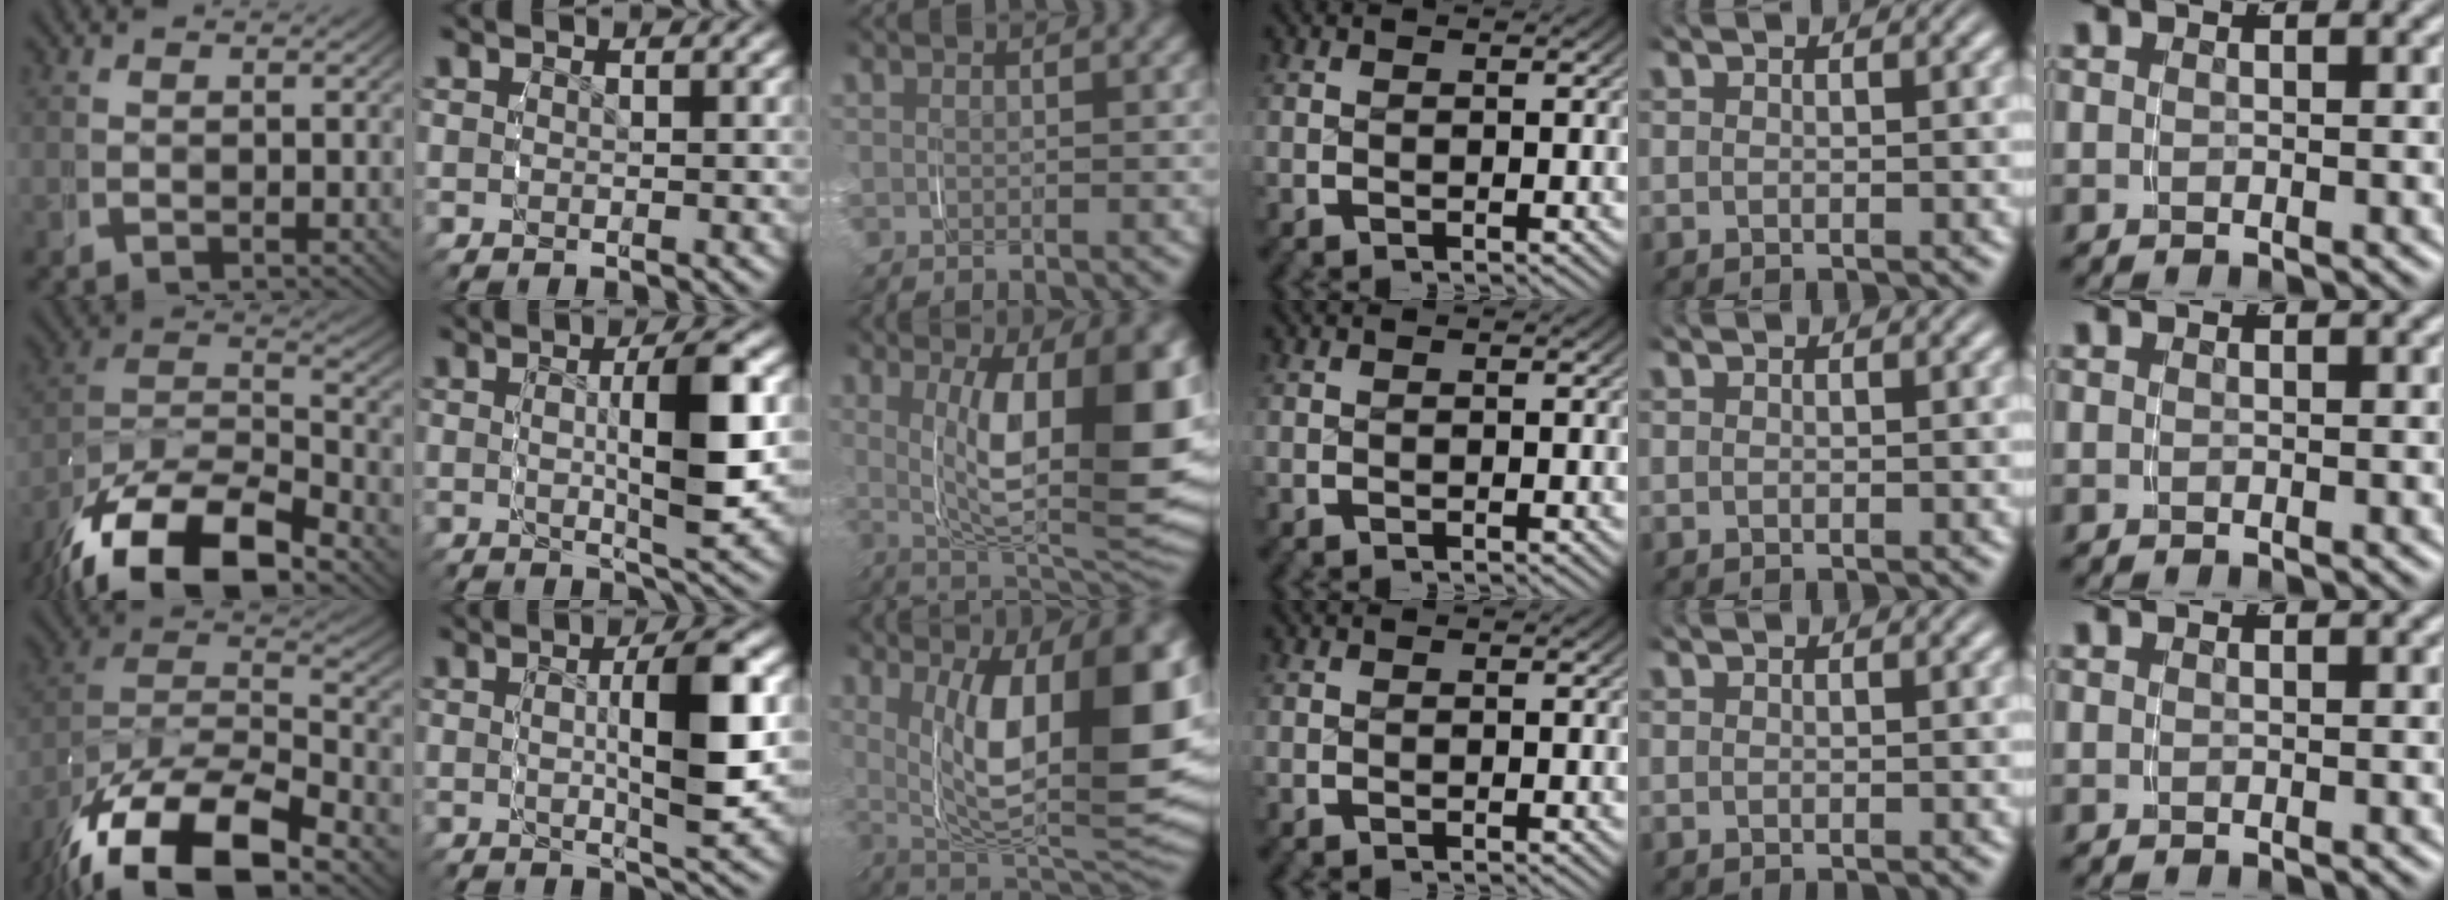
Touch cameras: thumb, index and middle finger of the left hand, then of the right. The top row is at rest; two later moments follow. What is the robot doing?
{"motion": "grasp_and_lifting", "object": "phone"}